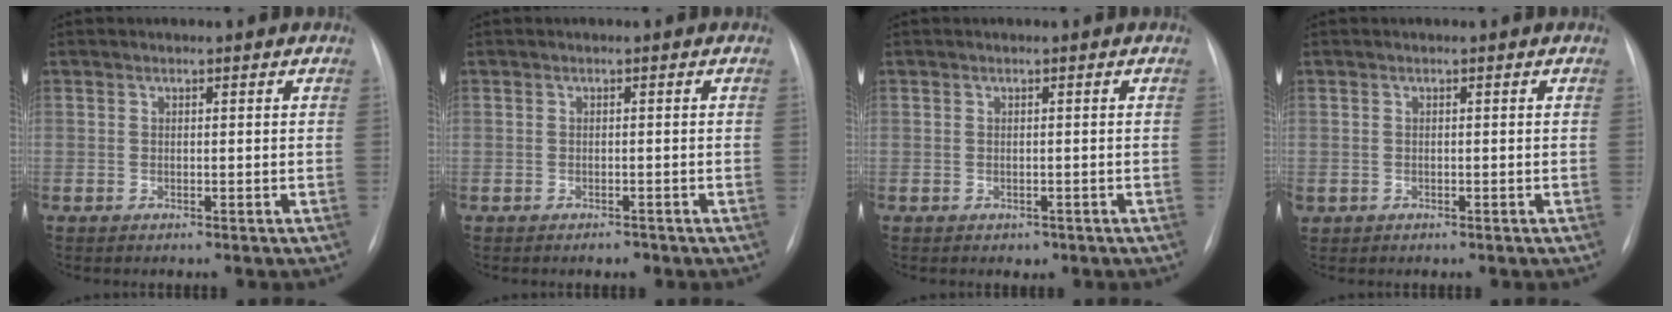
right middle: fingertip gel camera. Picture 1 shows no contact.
{"total": 1.1, "force": [-0.9, 0.4, 0.5], "torque": [-0.007, -0.001, -0.009]}
{"total": 1.1, "force": [-0.6, 0.9, 0.3], "torque": [-0.004, 0.002, -0.004]}
{"total": 0.9, "force": [-0.3, 0.8, 0.2], "torque": [-0.004, 0.005, 0.002]}